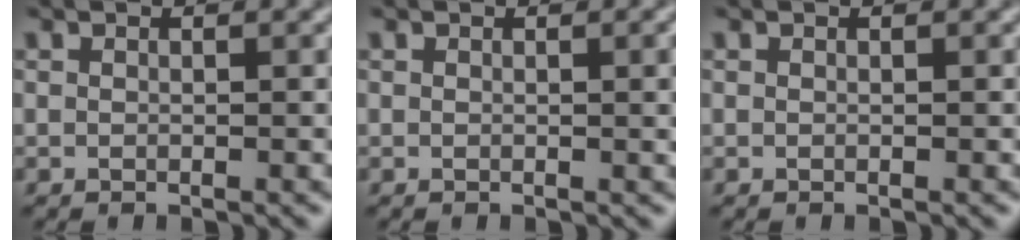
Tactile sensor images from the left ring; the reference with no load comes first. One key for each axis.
{"total": 1.8, "fx": 0.2, "fy": 0.5, "fz": 1.7, "tx": -0.019, "ty": 0.002, "tz": 0.001}
{"total": 0.0}